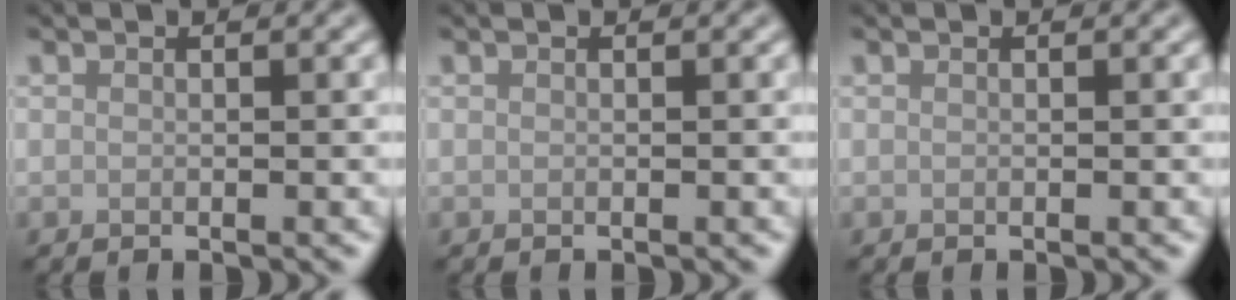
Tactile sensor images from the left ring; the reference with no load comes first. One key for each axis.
{"total": 0.0}
{"total": 0.0}